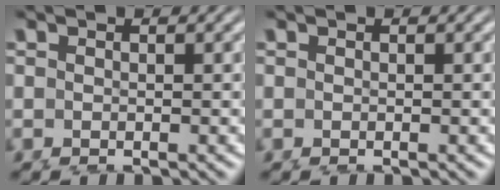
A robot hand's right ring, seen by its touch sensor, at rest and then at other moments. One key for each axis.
{"total": 0.0}